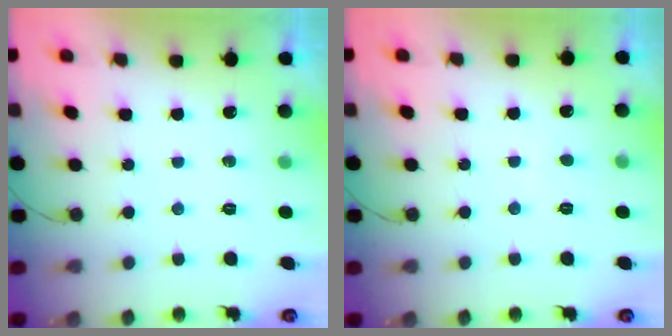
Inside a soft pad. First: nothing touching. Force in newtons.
{"total": 1.6, "press": 1.6, "slide": 0.1}